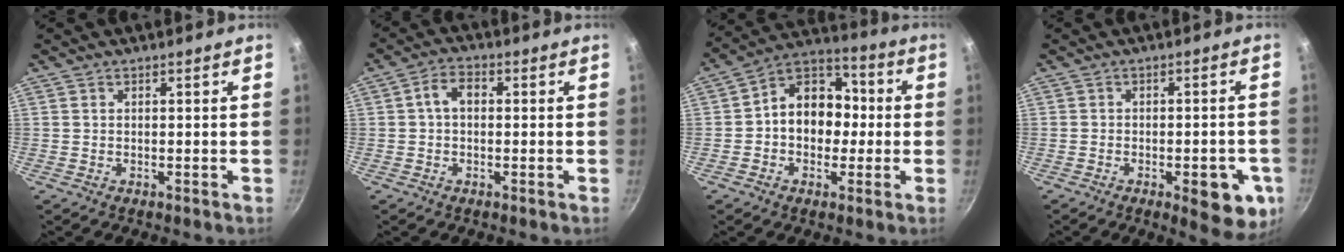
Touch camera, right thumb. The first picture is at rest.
{"total": 4.3, "force": [0.3, 2.9, 3.1], "torque": [-0.049, 0.014, -0.001]}
{"total": 13.1, "force": [-0.4, 10.3, 8.2], "torque": [-0.070, 0.041, -0.026]}
{"total": 10.5, "force": [-3.7, 4.3, 8.9], "torque": [-0.074, 0.012, -0.042]}